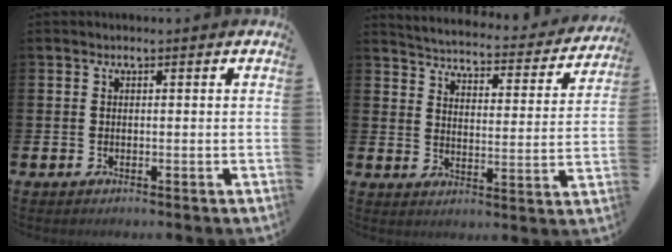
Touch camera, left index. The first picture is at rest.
{"total": 4.3, "force": [4.2, 0.6, 0.7], "torque": [-0.039, -0.039, 0.064]}